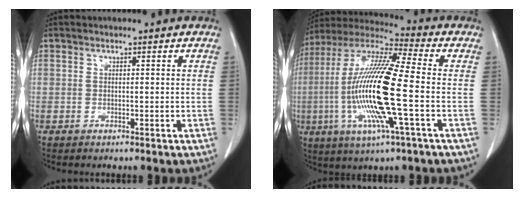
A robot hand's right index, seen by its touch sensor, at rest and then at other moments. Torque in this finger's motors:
{"motor_torque": [2.14, 0.00, 0.97, 0.21]}